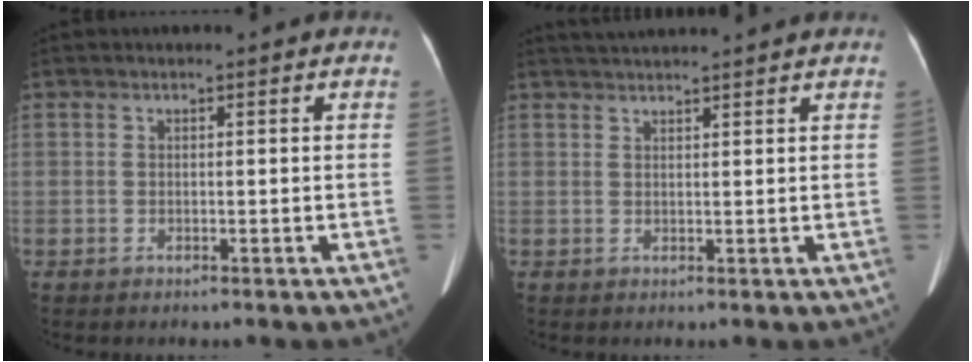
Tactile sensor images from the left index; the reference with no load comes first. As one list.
[{"total": 6.5, "force": [6.1, -0.5, 2.1], "torque": [-0.035, 0.033, 0.087]}]